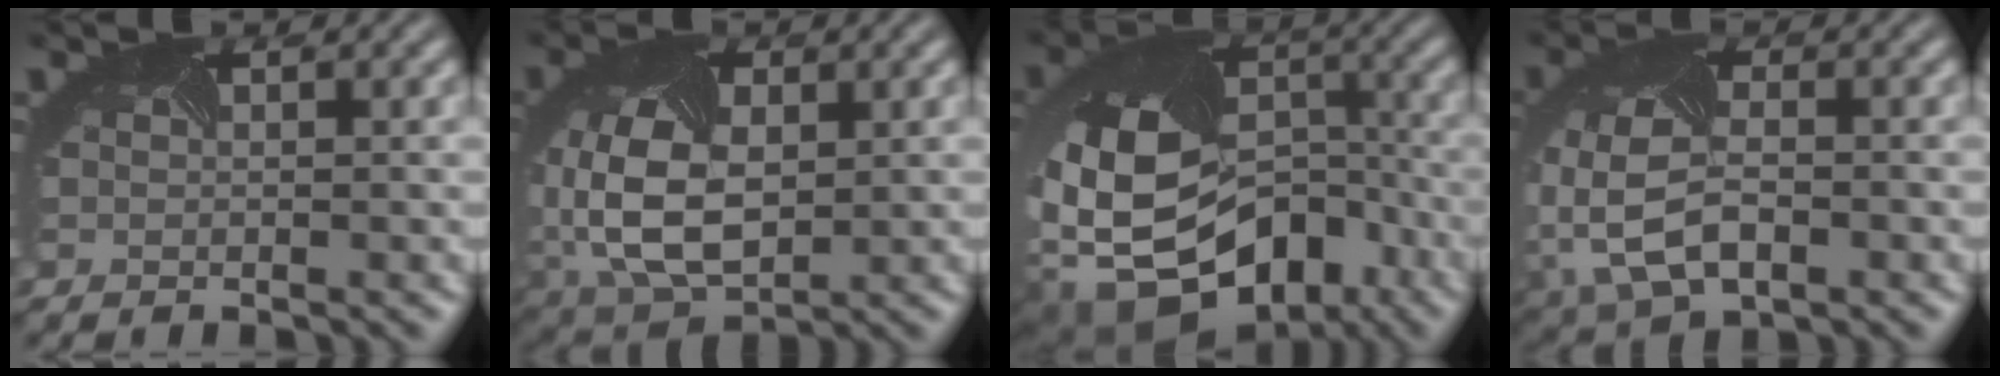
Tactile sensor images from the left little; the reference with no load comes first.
{"total": 8.0, "force": [-0.5, 5.5, 5.8], "torque": [-0.160, -0.016, 0.002]}
{"total": 16.6, "force": [-6.6, 12.5, 8.7], "torque": [-0.183, -0.045, -0.084]}
{"total": 6.5, "force": [-2.1, 4.3, 4.4], "torque": [-0.123, -0.016, -0.038]}